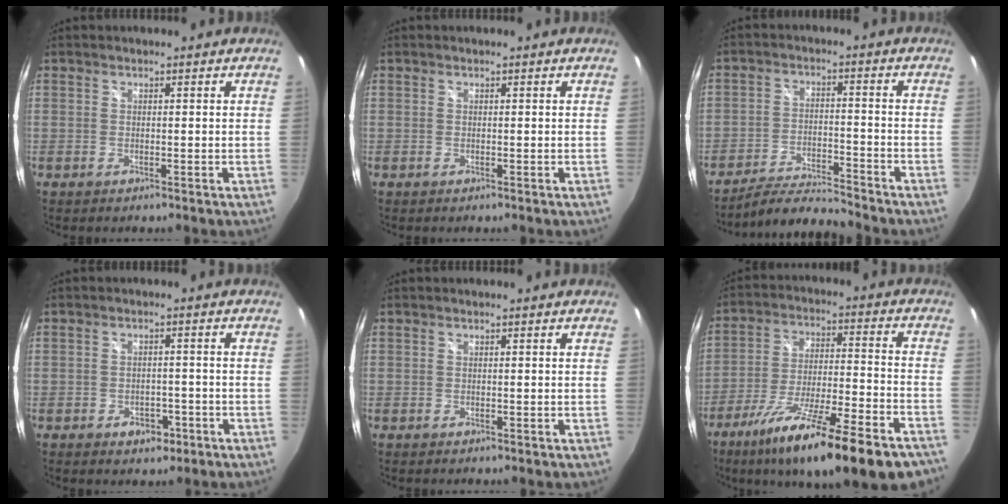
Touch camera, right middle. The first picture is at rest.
{"total": 0.0}
{"total": 7.2, "force": [-7.1, -0.1, 1.4], "torque": [-0.046, 0.004, -0.125]}
{"total": 4.0, "force": [-2.1, 2.9, 1.9], "torque": [-0.037, 0.003, -0.019]}
{"total": 0.0}
{"total": 25.6, "force": [-18.6, 4.4, 17.0], "torque": [-0.288, -0.066, -0.277]}